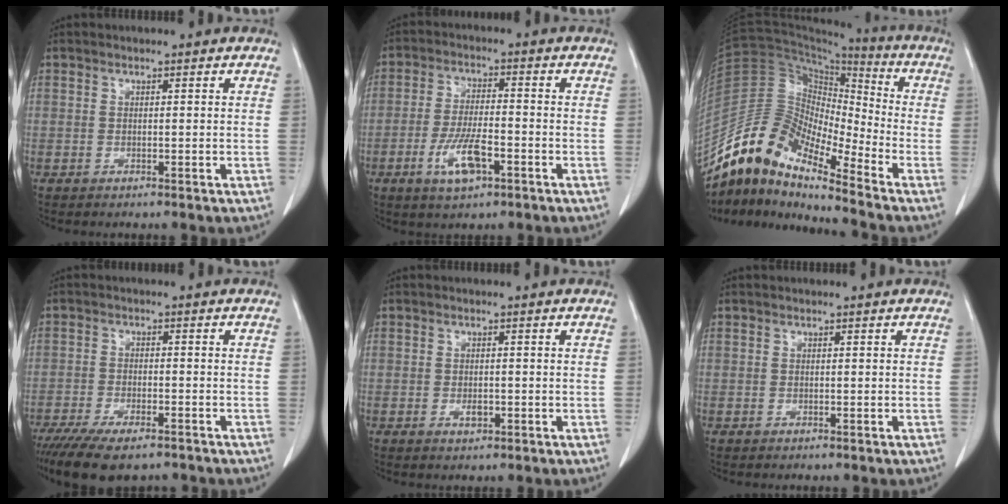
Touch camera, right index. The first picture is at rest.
{"total": 8.1, "force": [-3.6, 2.6, 6.8], "torque": [-0.139, -0.003, -0.060]}
{"total": 16.2, "force": [-13.4, 3.7, 8.4], "torque": [-0.159, 0.041, -0.252]}
{"total": 12.4, "force": [-9.2, 4.2, 7.1], "torque": [-0.126, -0.016, -0.145]}
{"total": 2.2, "force": [-0.7, 1.3, 1.6], "torque": [-0.026, 0.002, -0.006]}
{"total": 0.0}